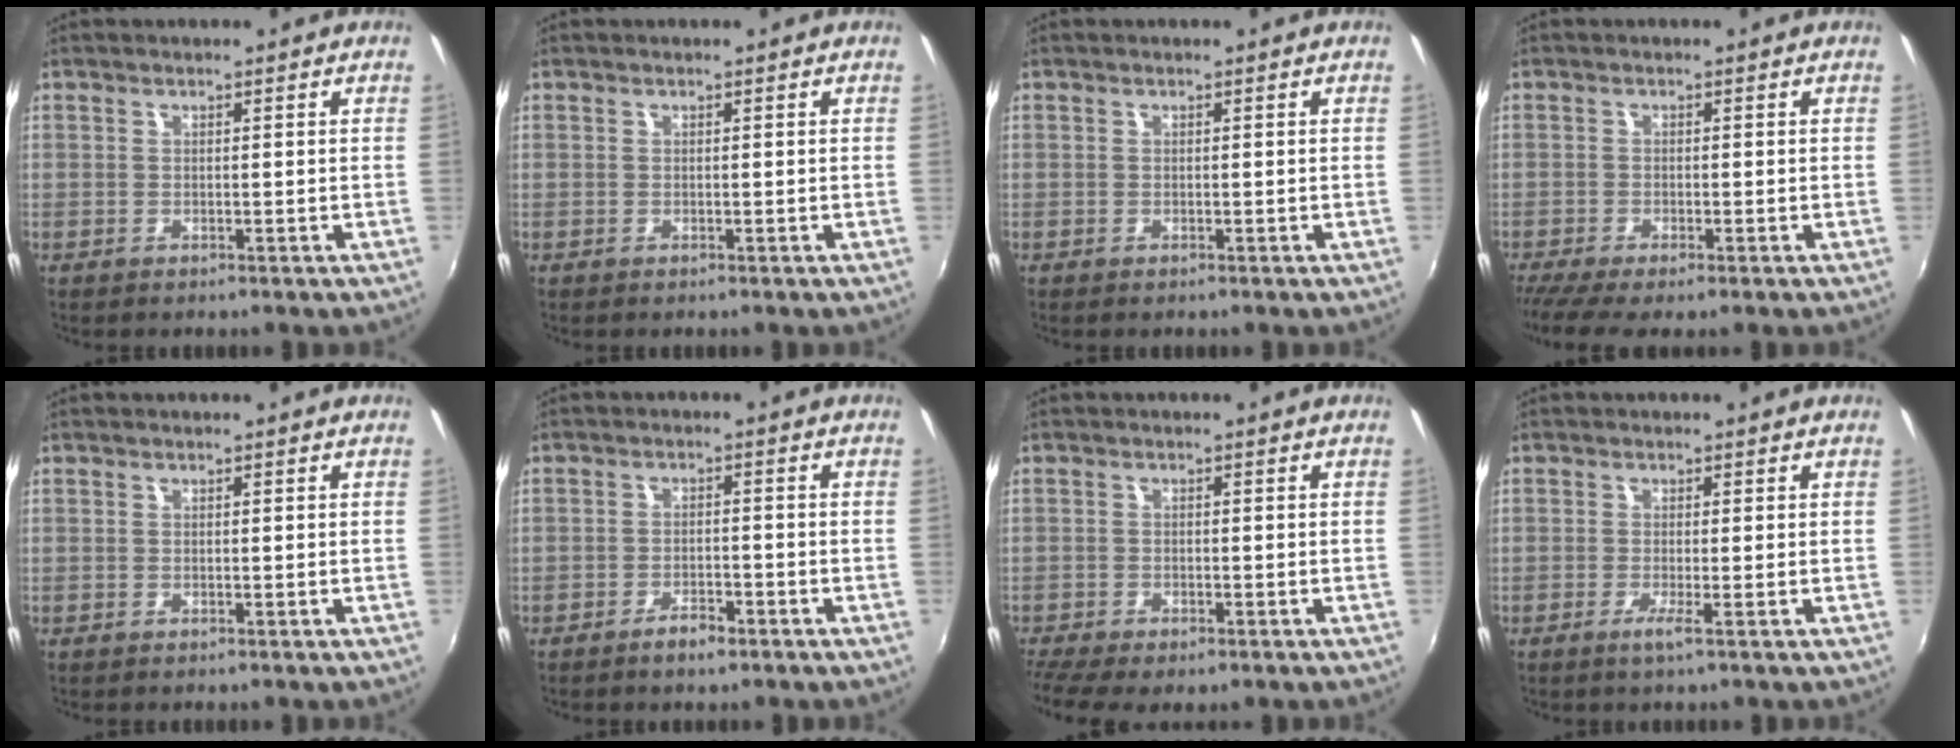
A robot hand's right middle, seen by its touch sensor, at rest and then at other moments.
{"total": 0.0}
{"total": 0.0}
{"total": 4.4, "force": [-3.5, 0.1, 2.7], "torque": [-0.063, -0.025, -0.063]}
{"total": 0.0}
{"total": 3.2, "force": [-2.4, 1.1, 1.8], "torque": [-0.042, 0.001, -0.040]}
{"total": 6.4, "force": [-5.0, 1.8, 3.7], "torque": [-0.094, -0.035, -0.086]}
{"total": 1.6, "force": [-0.7, -0.6, 1.4], "torque": [-0.031, -0.004, -0.017]}